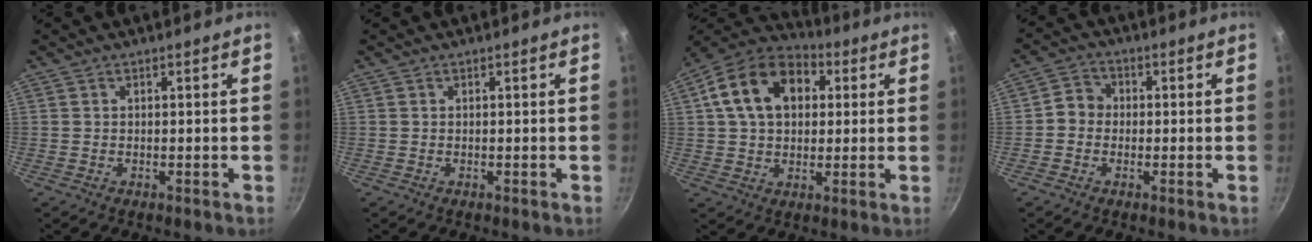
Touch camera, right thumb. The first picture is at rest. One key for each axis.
{"total": 0.0}
{"total": 17.1, "fx": 4.4, "fy": 12.0, "fz": 11.4, "tx": -0.176, "ty": 0.023, "tz": 0.058}
{"total": 4.1, "fx": -0.5, "fy": 3.7, "fz": 1.8, "tx": -0.010, "ty": 0.012, "tz": -0.024}